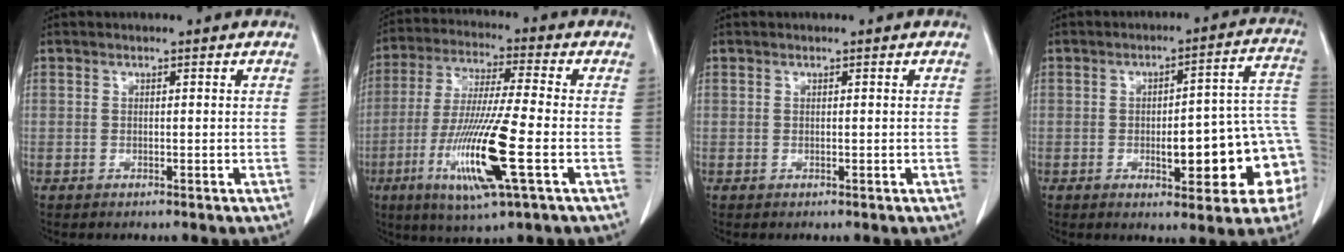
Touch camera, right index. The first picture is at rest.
{"total": 15.2, "force": [-4.9, 0.4, 14.4], "torque": [-0.291, -0.026, -0.091]}
{"total": 0.0}
{"total": 15.2, "force": [-3.5, 3.9, 14.2], "torque": [-0.123, 0.041, -0.033]}